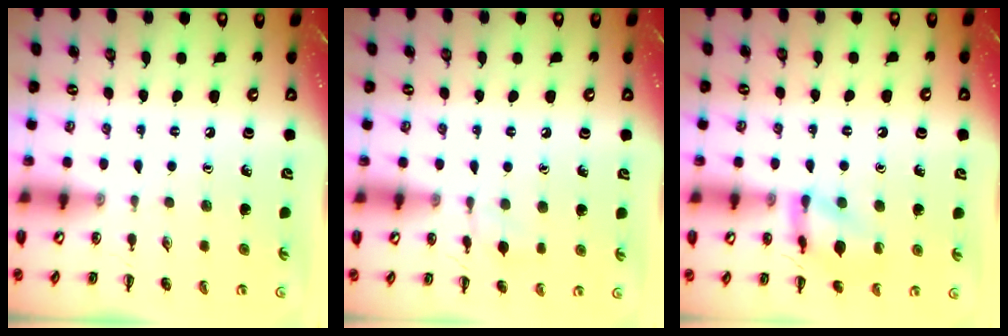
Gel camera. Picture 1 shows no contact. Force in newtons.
{"total": 6.3, "press": 6.0, "slide": 2.1}
{"total": 12.5, "press": 12.5, "slide": 0.9}